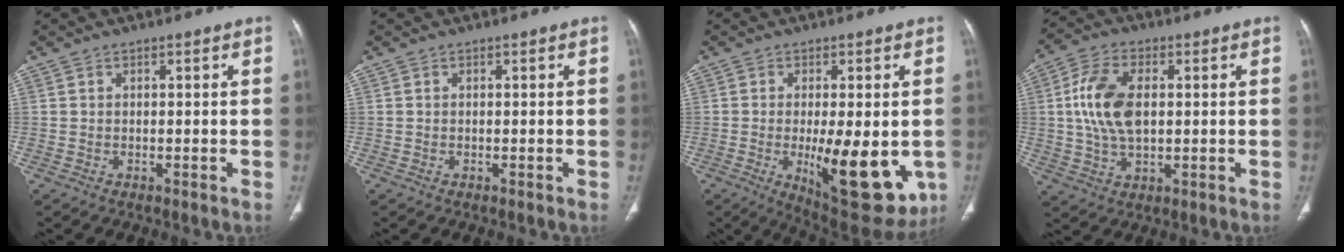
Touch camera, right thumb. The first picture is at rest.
{"total": 0.0}
{"total": 18.0, "force": [-3.7, 6.9, 16.3], "torque": [-0.199, -0.027, -0.029]}
{"total": 11.4, "force": [1.3, 6.5, 9.2], "torque": [-0.184, 0.005, 0.025]}